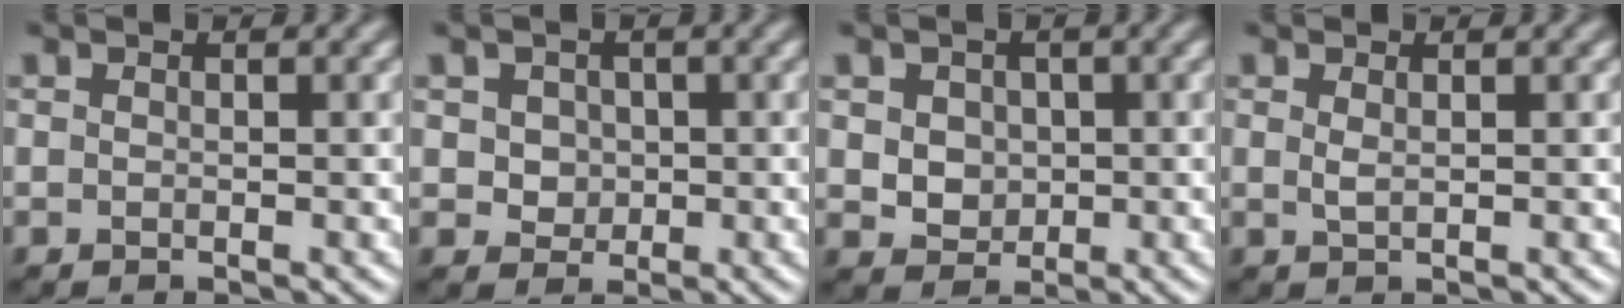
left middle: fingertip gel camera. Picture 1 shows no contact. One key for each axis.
{"total": 2.8, "fx": 0.7, "fy": 2.4, "fz": 1.3, "tx": -0.023, "ty": 0.007, "tz": 0.021}
{"total": 3.9, "fx": 1.0, "fy": 3.2, "fz": 2.0, "tx": -0.037, "ty": 0.012, "tz": 0.016}
{"total": 0.8, "fx": 0.3, "fy": 0.3, "fz": 0.7, "tx": -0.017, "ty": -0.001, "tz": 0.007}